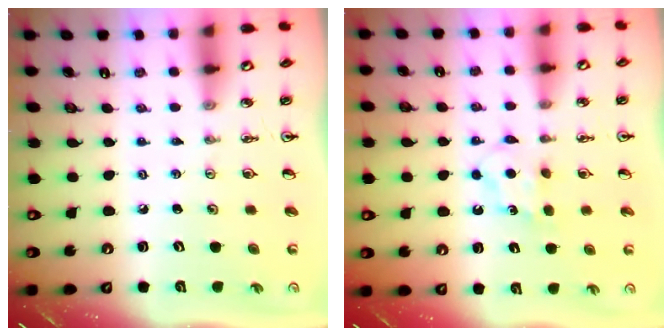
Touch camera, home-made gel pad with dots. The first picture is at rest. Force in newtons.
{"total": 5.3, "press": 5.2, "slide": 0.6}